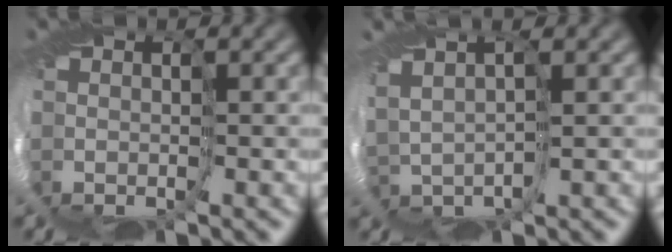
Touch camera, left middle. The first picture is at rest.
{"total": 3.1, "force": [1.9, 1.4, 2.1], "torque": [-0.065, 0.015, 0.024]}